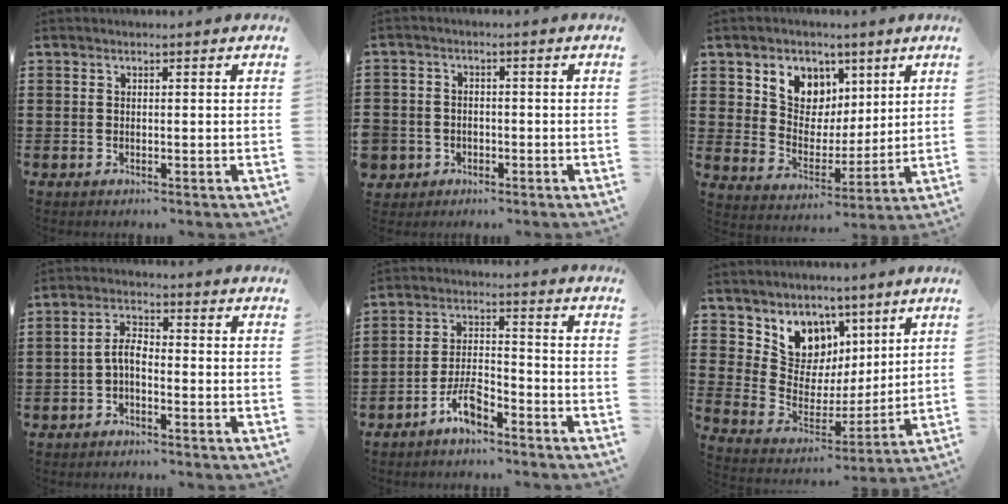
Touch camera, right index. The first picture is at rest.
{"total": 3.2, "force": [-1.6, 2.7, 0.2], "torque": [-0.024, 0.005, -0.038]}
{"total": 7.0, "force": [4.2, 5.5, 0.9], "torque": [-0.052, -0.024, 0.077]}
{"total": 3.4, "force": [-1.3, 1.4, 2.8], "torque": [-0.074, 0.003, -0.033]}
{"total": 5.9, "force": [-4.3, 1.9, 3.5], "torque": [-0.079, 0.010, -0.084]}
{"total": 8.7, "force": [6.1, 6.1, 1.2], "torque": [-0.065, -0.060, 0.114]}